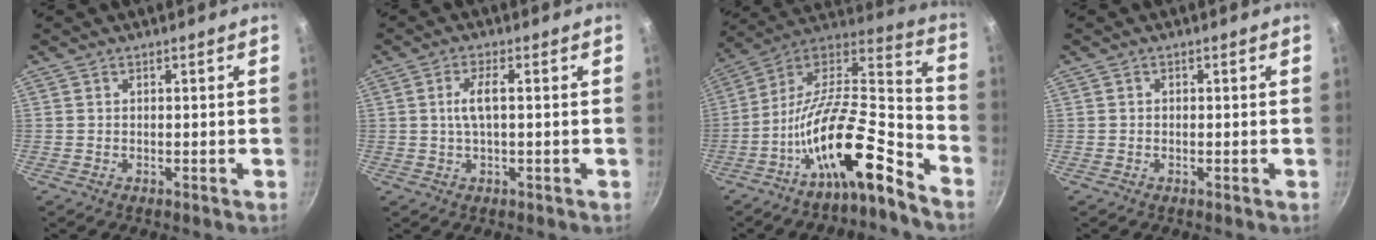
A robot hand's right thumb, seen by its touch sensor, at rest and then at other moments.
{"total": 4.1, "force": [0.3, 1.2, 3.9], "torque": [-0.088, 0.009, 0.005]}
{"total": 20.0, "force": [-11.8, 5.8, 15.0], "torque": [-0.228, 0.096, -0.223]}
{"total": 0.6, "force": [-0.1, 0.5, 0.2], "torque": [-0.003, 0.003, -0.002]}